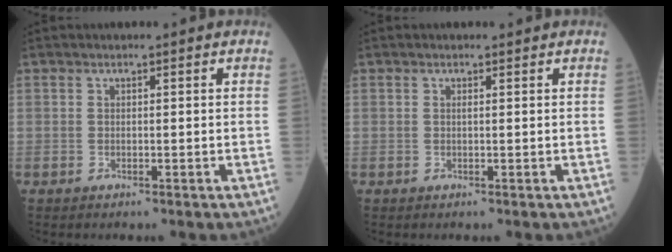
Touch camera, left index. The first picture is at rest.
{"total": 0.7, "force": [0.4, 0.3, 0.4], "torque": [-0.015, 0.007, 0.009]}